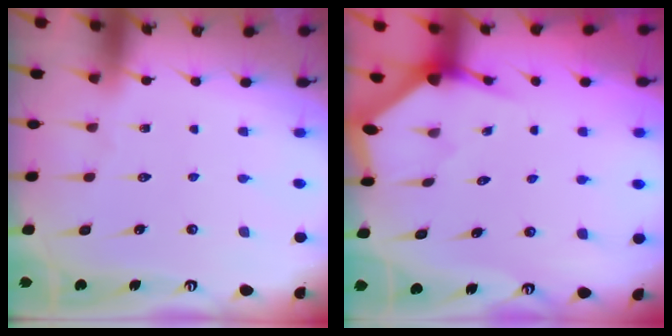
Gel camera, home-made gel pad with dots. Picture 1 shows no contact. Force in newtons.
{"total": 3.2, "press": 3.2, "slide": 0.3}